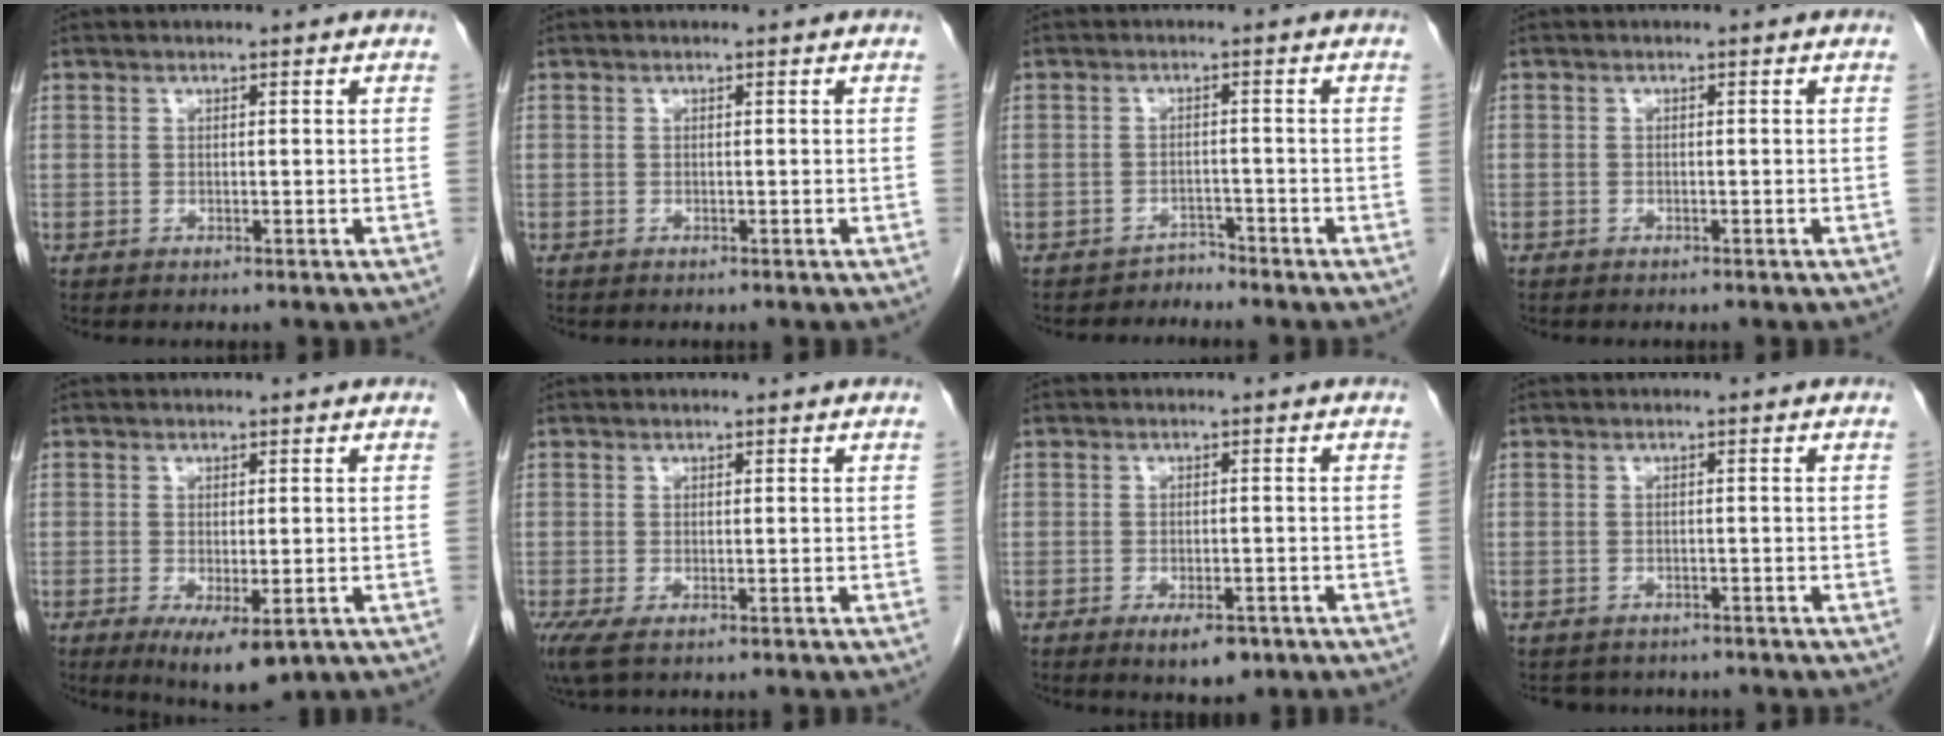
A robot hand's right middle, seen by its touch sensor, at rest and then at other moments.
{"total": 0.0}
{"total": 1.8, "force": [-1.7, 0.2, -0.7], "torque": [0.018, -0.005, -0.028]}
{"total": 0.7, "force": [-0.5, 0.5, 0.0], "torque": [-0.007, 0.004, -0.011]}
{"total": 6.6, "force": [-2.9, 2.1, 5.5], "torque": [-0.077, -0.019, -0.035]}
{"total": 3.0, "force": [-1.3, 0.9, 2.5], "torque": [-0.058, -0.015, -0.018]}
{"total": 4.4, "force": [-2.5, 1.8, 3.2], "torque": [-0.050, -0.005, -0.030]}
{"total": 3.1, "force": [-2.7, 1.4, 0.0], "torque": [-0.004, 0.000, -0.037]}